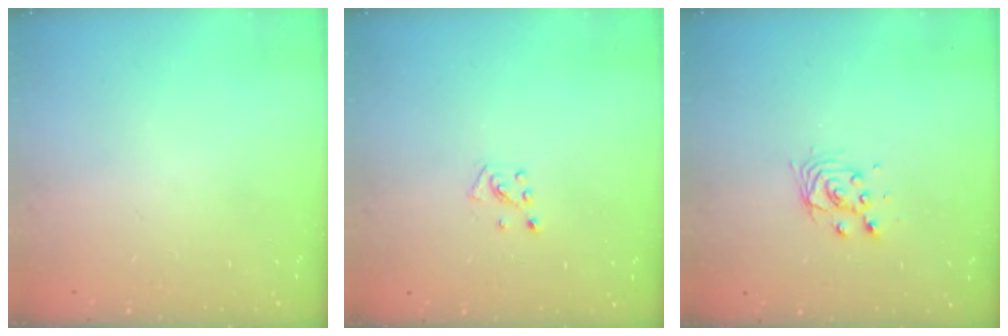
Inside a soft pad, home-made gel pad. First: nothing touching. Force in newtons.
{"total": 3.6, "press": 3.6, "slide": 0.4}
{"total": 5.3, "press": 5.3, "slide": 0.4}